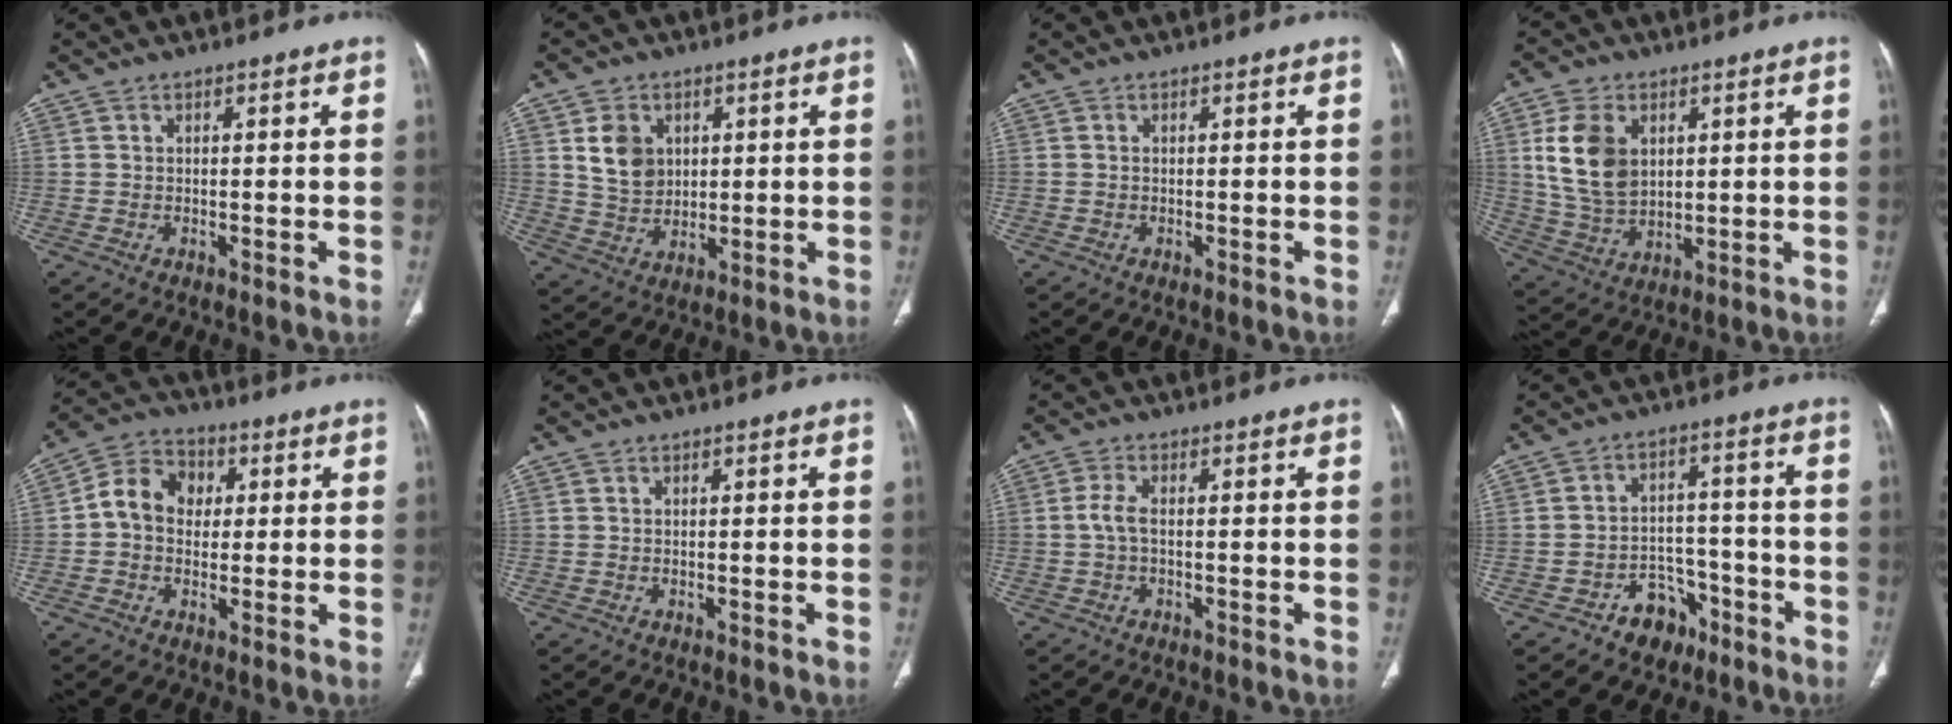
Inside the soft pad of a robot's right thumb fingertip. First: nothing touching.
{"total": 8.7, "force": [2.6, 6.8, 4.8], "torque": [-0.060, -0.016, 0.061]}
{"total": 0.0}
{"total": 11.9, "force": [3.1, 8.1, 8.0], "torque": [-0.140, -0.012, 0.071]}
{"total": 8.8, "force": [0.8, 7.2, 5.1], "torque": [-0.067, 0.022, 0.002]}
{"total": 0.0}
{"total": 2.7, "force": [-0.3, 1.0, 2.5], "torque": [-0.059, 0.000, -0.009]}
{"total": 7.6, "force": [-4.7, 5.4, 2.6], "torque": [-0.003, 0.048, -0.070]}